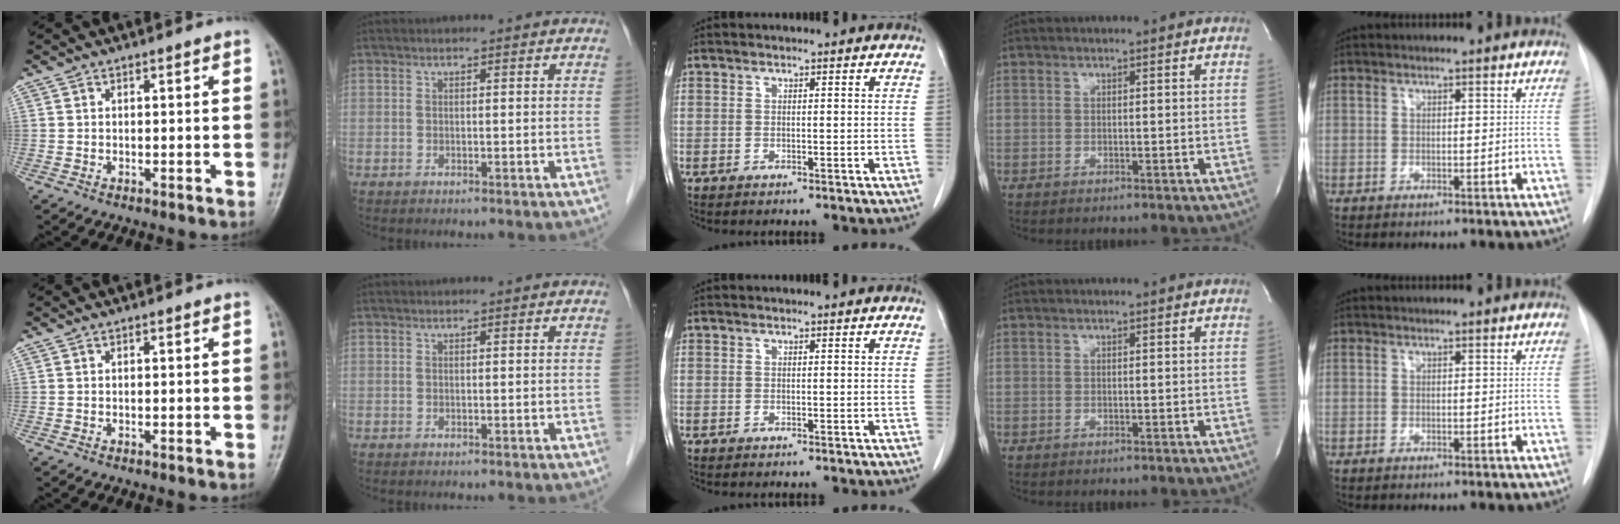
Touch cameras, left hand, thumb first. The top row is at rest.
{}